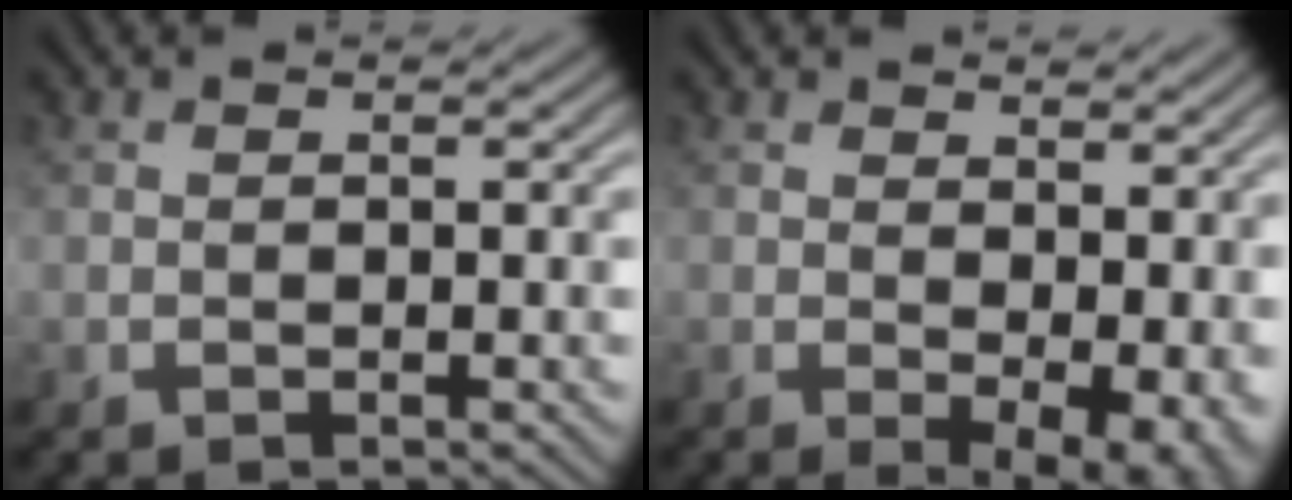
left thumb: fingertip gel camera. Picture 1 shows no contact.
{"total": 6.3, "force": [0.8, 3.3, 5.3], "torque": [-0.070, -0.009, 0.020]}